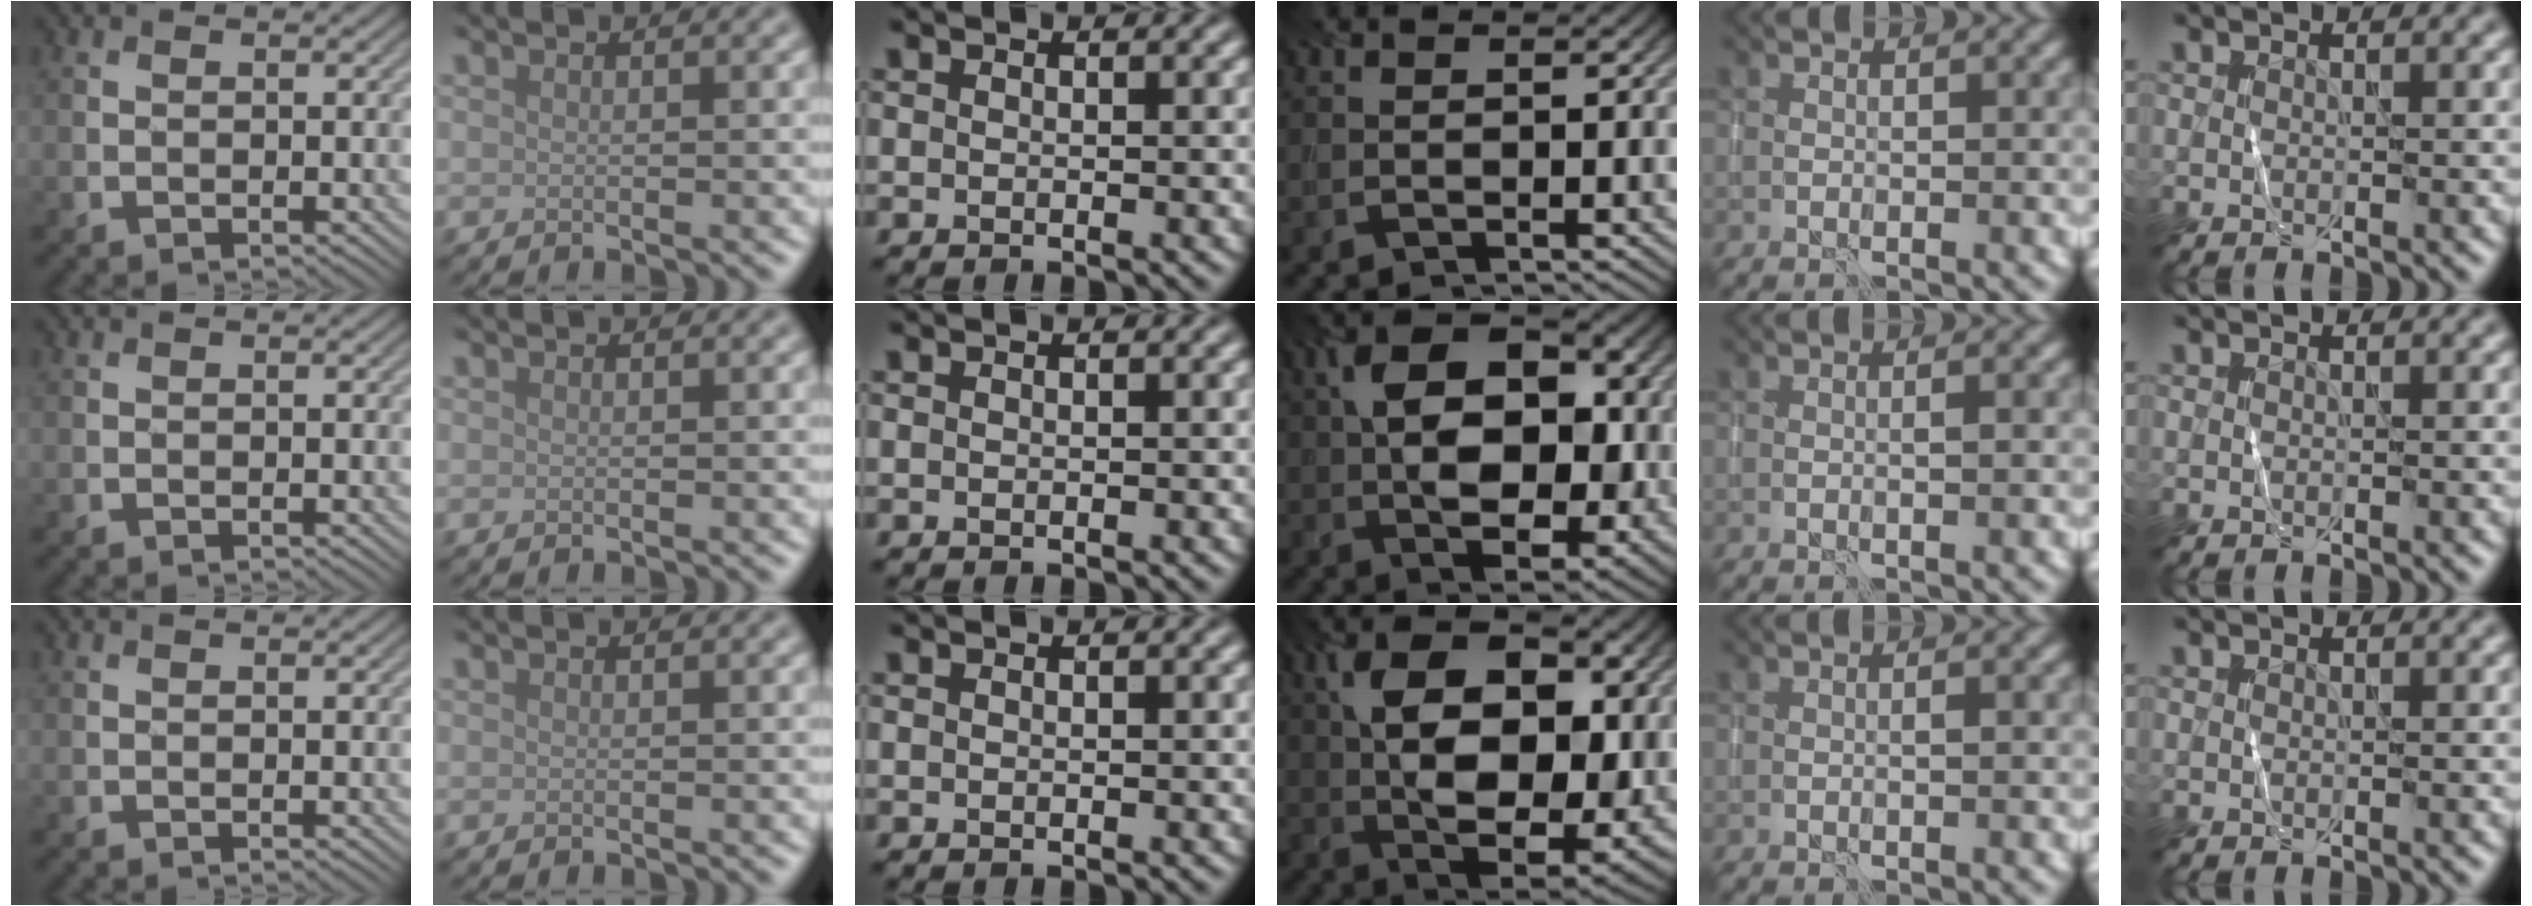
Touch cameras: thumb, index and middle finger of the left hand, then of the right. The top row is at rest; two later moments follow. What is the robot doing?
{"motion": "wrap", "object": "sponge"}